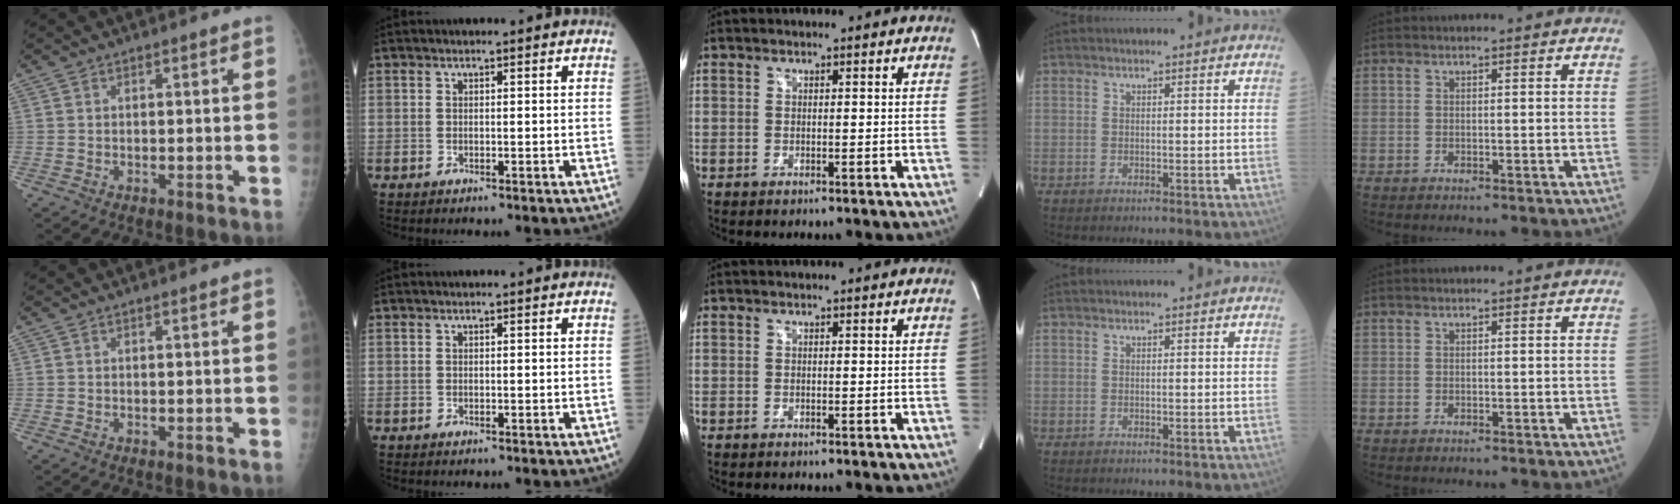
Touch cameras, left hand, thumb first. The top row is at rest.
{}